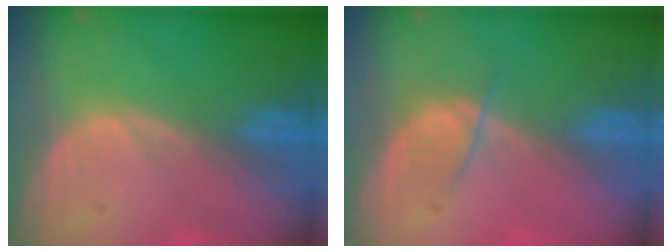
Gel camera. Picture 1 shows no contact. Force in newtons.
{"total": 2.5, "press": 2.3, "slide": 0.9}